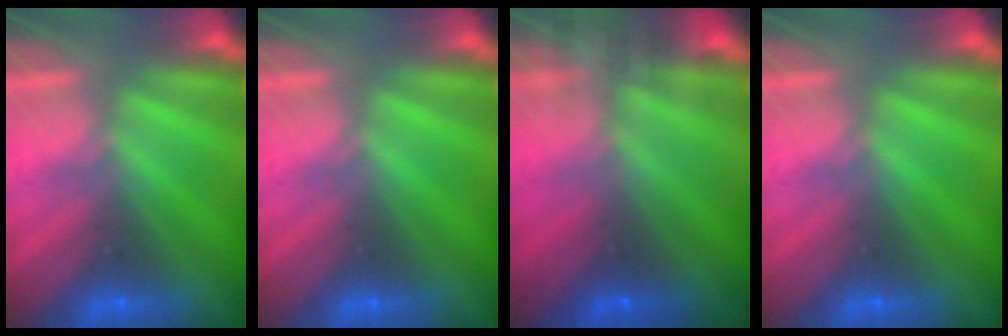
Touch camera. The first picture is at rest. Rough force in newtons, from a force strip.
{"total": 0.0}
{"total": 7.3}
{"total": 0.0}